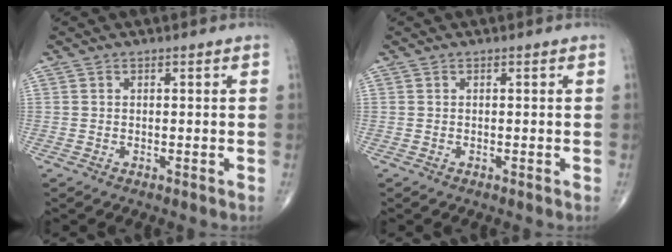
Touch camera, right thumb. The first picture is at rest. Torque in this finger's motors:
{"motor_torque": [0.22, -0.02, 0.07, 0.15, 0.00]}